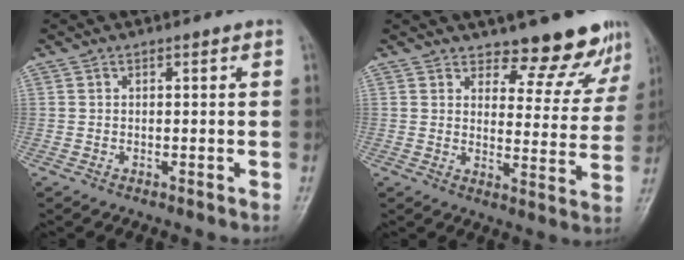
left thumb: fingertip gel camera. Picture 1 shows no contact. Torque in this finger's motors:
{"motor_torque": [0.37, 0.31, -0.30, -0.37, 0.07]}